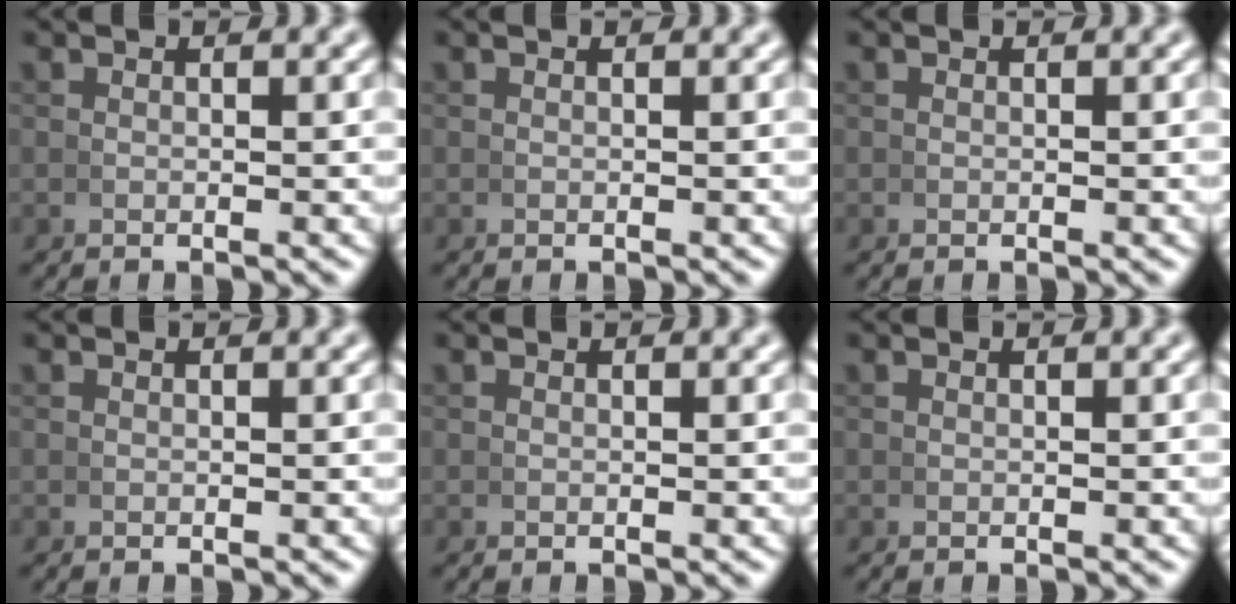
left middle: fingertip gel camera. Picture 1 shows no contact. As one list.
[{"total": 0.0}, {"total": 0.0}, {"total": 0.0}, {"total": 0.0}, {"total": 0.0}]